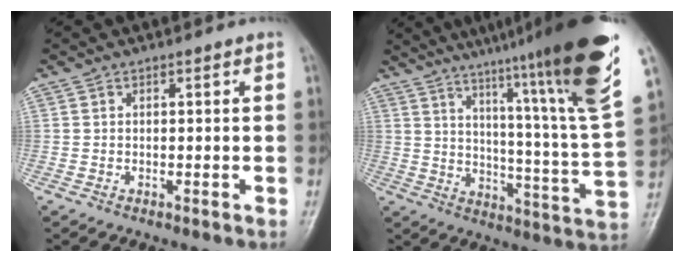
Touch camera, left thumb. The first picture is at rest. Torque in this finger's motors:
{"motor_torque": [3.09, 1.33, 1.64, -1.12, 0.15]}